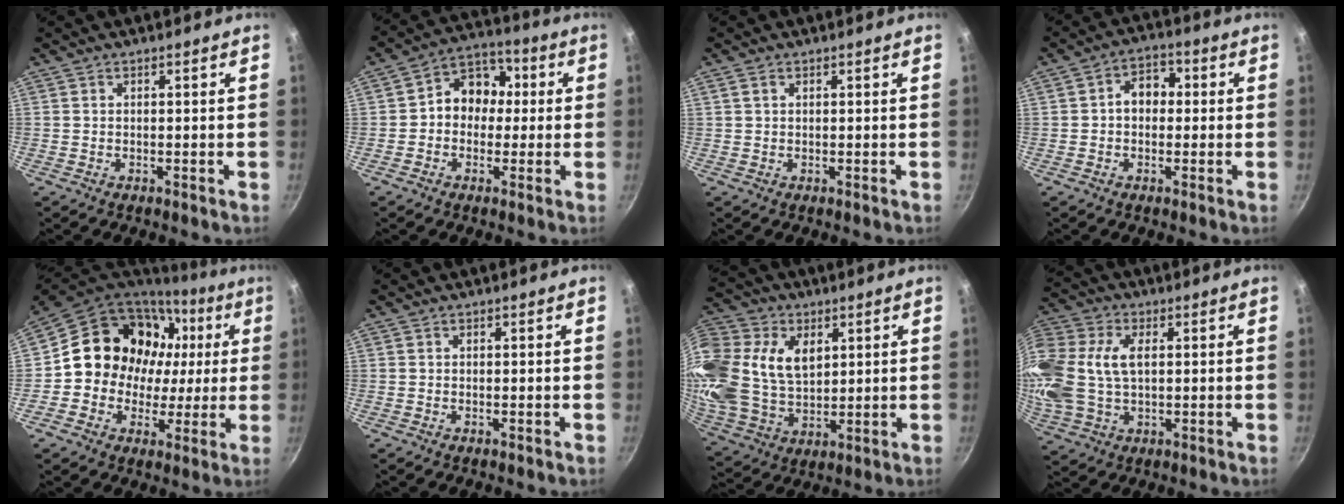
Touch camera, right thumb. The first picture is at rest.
{"total": 9.5, "force": [0.2, 8.0, 5.2], "torque": [-0.026, 0.028, -0.017]}
{"total": 1.1, "force": [0.5, 0.7, 0.7], "torque": [-0.011, 0.001, 0.009]}
{"total": 5.9, "force": [0.2, 4.6, 3.7], "torque": [-0.019, 0.019, -0.008]}
{"total": 18.7, "force": [2.9, 16.2, 8.9], "torque": [-0.124, 0.034, 0.047]}
{"total": 0.0}
{"total": 25.1, "force": [7.4, 17.9, 16.0], "torque": [-0.370, 0.014, 0.144]}
{"total": 20.5, "force": [3.4, 13.9, 14.7], "torque": [-0.356, 0.031, 0.059]}